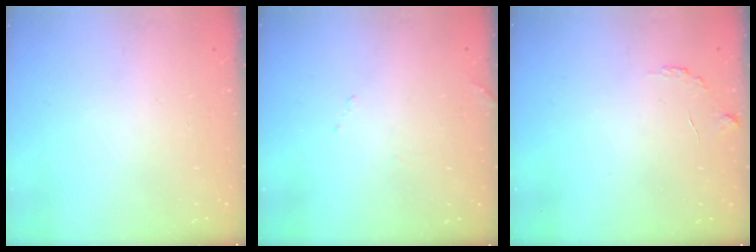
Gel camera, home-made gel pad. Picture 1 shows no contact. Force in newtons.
{"total": 7.3, "press": 7.3, "slide": 0.3}
{"total": 5.6, "press": 5.6, "slide": 0.2}